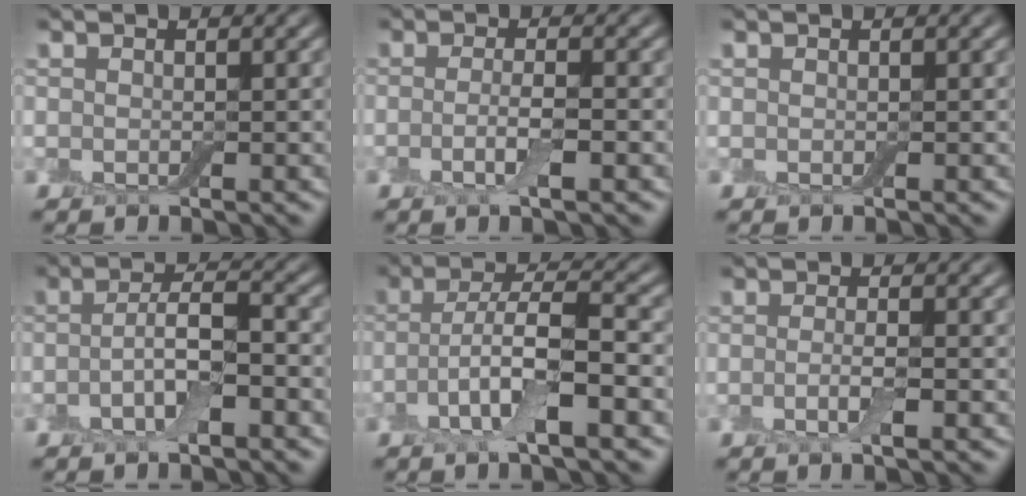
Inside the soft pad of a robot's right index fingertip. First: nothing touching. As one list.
[{"total": 2.7, "force": [-0.8, 0.5, 2.5], "torque": [-0.048, 0.000, -0.020]}, {"total": 0.0}, {"total": 4.0, "force": [-1.4, 1.2, 3.6], "torque": [-0.071, 0.006, -0.031]}, {"total": 6.7, "force": [-2.4, 1.8, 6.0], "torque": [-0.118, 0.007, -0.047]}, {"total": 2.1, "force": [-0.6, 0.4, 1.9], "torque": [-0.040, -0.004, -0.016]}]